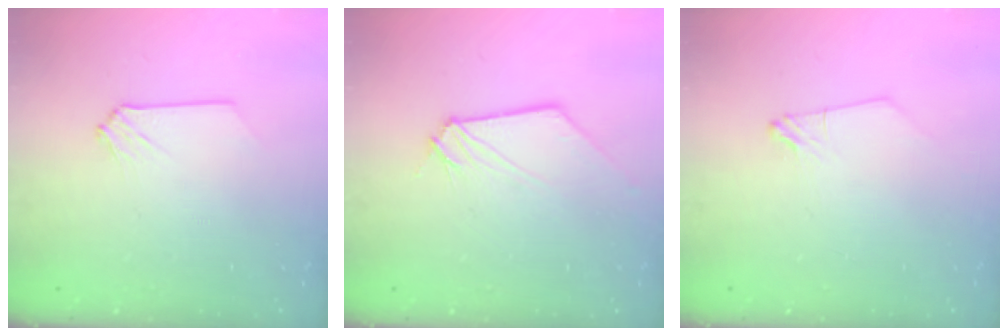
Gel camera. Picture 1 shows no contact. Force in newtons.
{"total": 0.8, "press": 0.8, "slide": 0.1}
{"total": 1.0, "press": 1.0, "slide": 0.1}